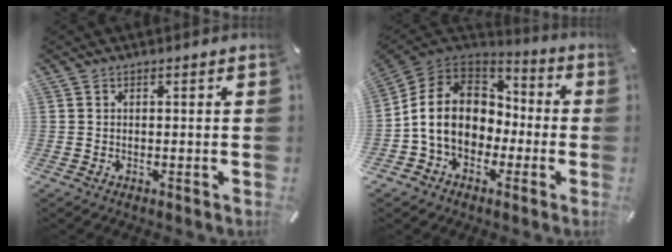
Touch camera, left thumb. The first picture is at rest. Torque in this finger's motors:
{"motor_torque": [2.39, 2.62, 1.52, 1.25, 0.26]}